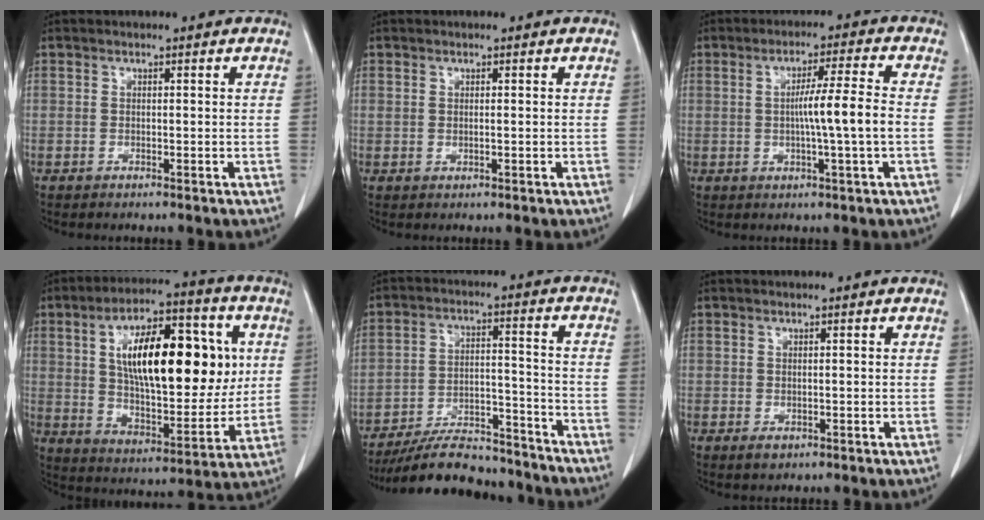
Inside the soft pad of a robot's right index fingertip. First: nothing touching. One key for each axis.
{"total": 0.8, "fx": 0.0, "fy": 0.3, "fz": 0.7, "tx": -0.023, "ty": 0.001, "tz": 0.004}
{"total": 7.4, "fx": -0.6, "fy": -0.9, "fz": 7.3, "tx": -0.121, "ty": 0.000, "tz": -0.010}
{"total": 22.4, "fx": 4.7, "fy": 8.9, "fz": 20.0, "tx": -0.335, "ty": 0.026, "tz": 0.074}
{"total": 16.3, "fx": -14.8, "fy": 4.1, "fz": 5.4, "tx": -0.091, "ty": 0.019, "tz": -0.229}
{"total": 1.6, "fx": -0.5, "fy": 1.1, "fz": 0.9, "tx": -0.012, "ty": -0.001, "tz": -0.001}